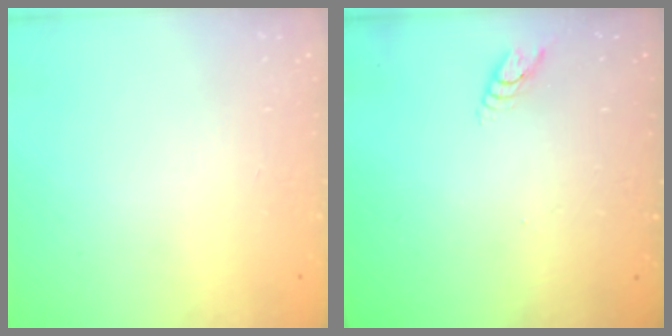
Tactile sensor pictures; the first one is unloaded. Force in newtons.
{"total": 3.6, "press": 3.5, "slide": 0.3}